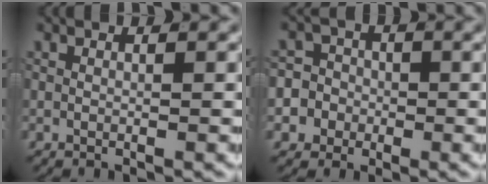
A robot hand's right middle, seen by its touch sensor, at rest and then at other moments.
{"total": 10.6, "force": [-2.9, 9.9, 2.4], "torque": [-0.072, -0.036, -0.060]}